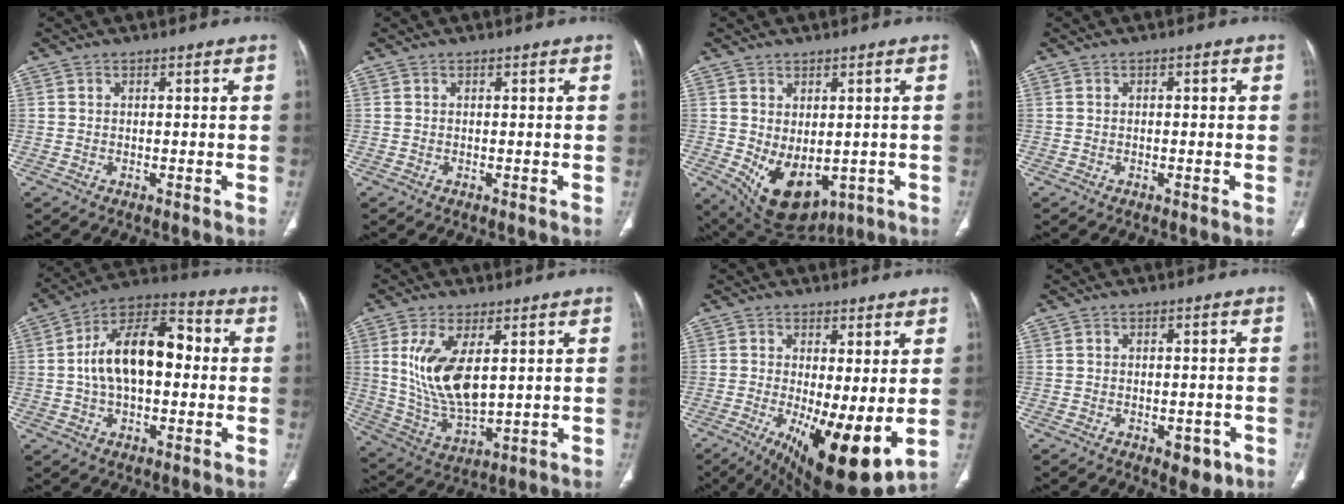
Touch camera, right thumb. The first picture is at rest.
{"total": 0.0}
{"total": 11.3, "force": [-2.3, 7.1, 8.5], "torque": [-0.118, -0.006, -0.004]}
{"total": 0.6, "force": [0.1, 0.3, 0.6], "torque": [-0.006, 0.001, 0.001]}
{"total": 16.6, "force": [0.8, 9.5, 13.6], "torque": [-0.216, 0.039, 0.004]}
{"total": 13.1, "force": [3.4, 6.0, 11.2], "torque": [-0.221, -0.022, 0.083]}
{"total": 14.2, "force": [-2.1, 4.5, 13.3], "torque": [-0.212, -0.030, -0.016]}
{"total": 4.4, "force": [-2.0, 2.5, 3.1], "torque": [-0.019, 0.006, -0.019]}